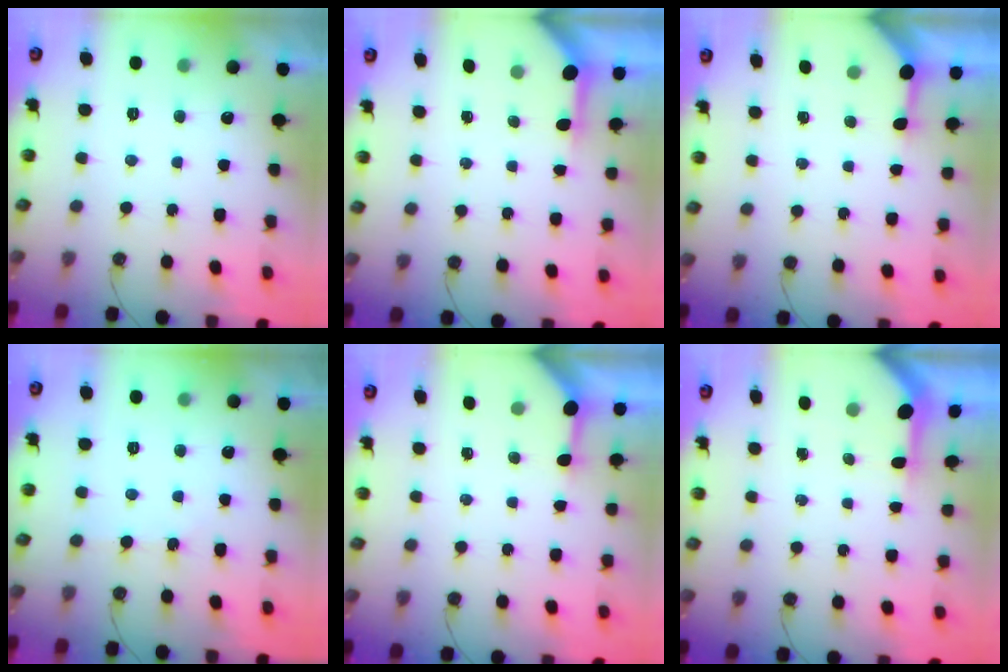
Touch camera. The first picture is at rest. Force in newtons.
{"total": 3.3, "press": 3.3, "slide": 0.4}
{"total": 3.3, "press": 3.3, "slide": 0.3}
{"total": 1.5, "press": 1.5, "slide": 0.3}
{"total": 3.3, "press": 3.3, "slide": 0.3}
{"total": 3.6, "press": 3.6, "slide": 0.3}